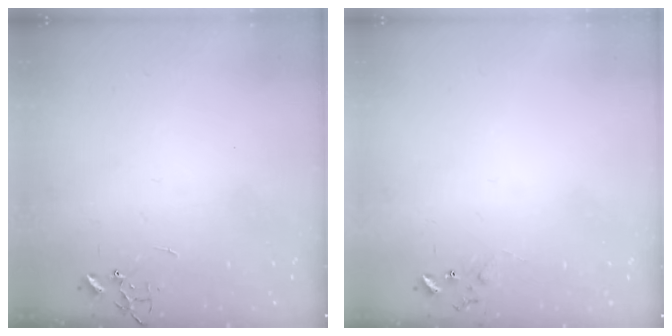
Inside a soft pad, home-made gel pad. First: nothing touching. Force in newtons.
{"total": 5.1, "press": 5.0, "slide": 0.8}